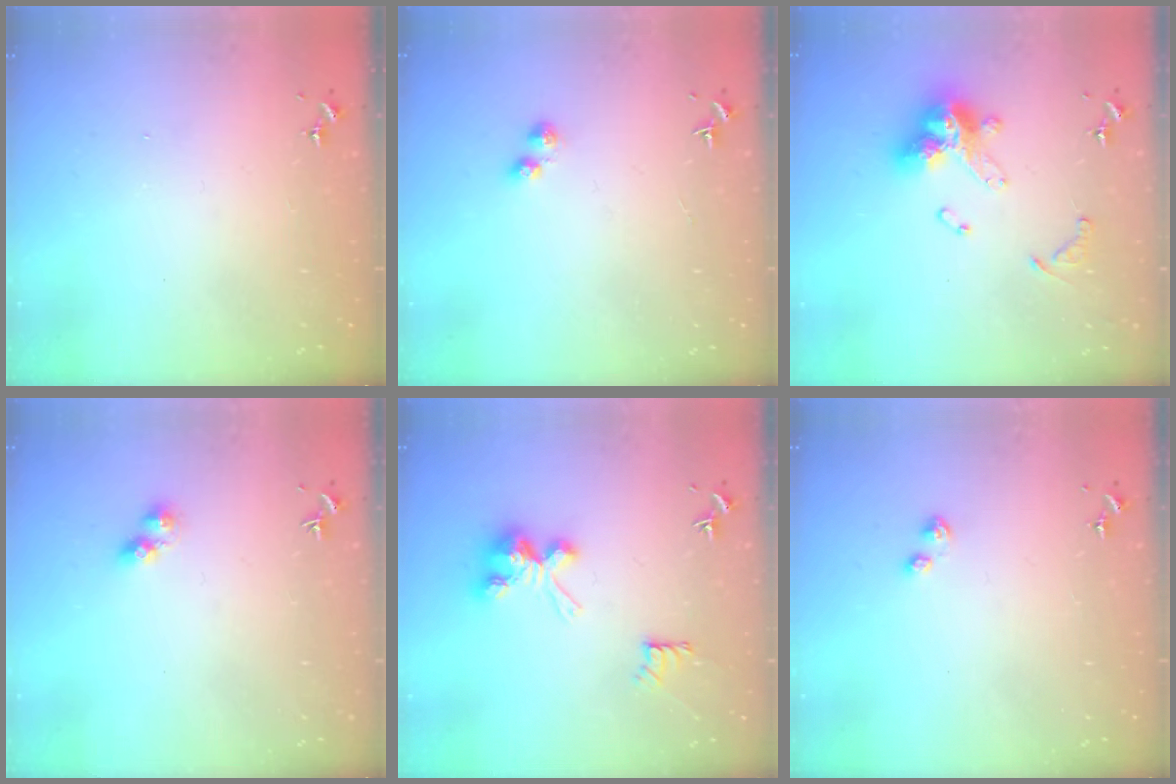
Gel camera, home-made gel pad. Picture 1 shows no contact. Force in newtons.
{"total": 3.6, "press": 3.6, "slide": 0.5}
{"total": 16.0, "press": 15.9, "slide": 1.8}
{"total": 3.5, "press": 3.4, "slide": 0.8}
{"total": 9.9, "press": 9.9, "slide": 0.4}
{"total": 3.1, "press": 3.1, "slide": 0.5}